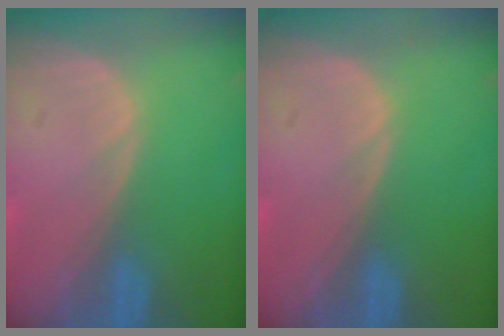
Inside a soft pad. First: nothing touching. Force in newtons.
{"total": 0.0}